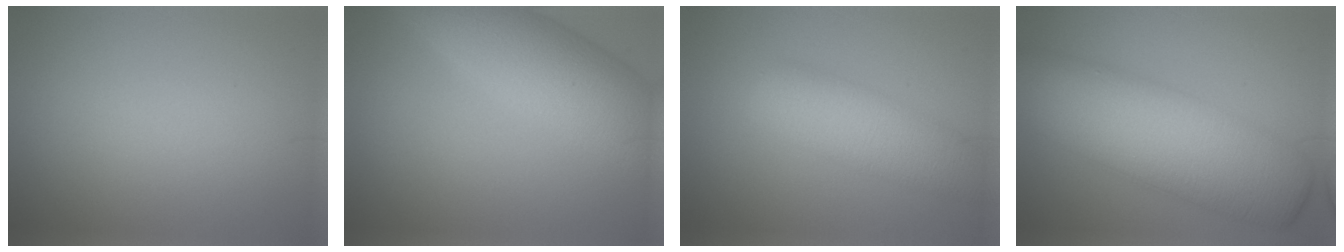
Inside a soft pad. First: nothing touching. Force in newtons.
{"total": 8.2, "press": 8.2, "slide": 0.1}
{"total": 5.4, "press": 5.4, "slide": 0.2}
{"total": 12.3, "press": 12.3, "slide": 0.4}